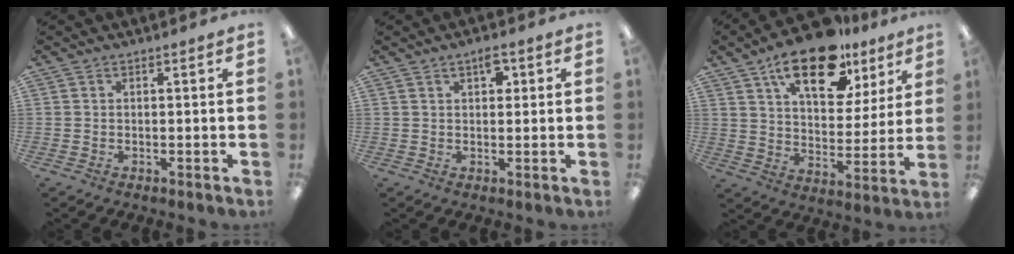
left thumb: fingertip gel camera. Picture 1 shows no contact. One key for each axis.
{"total": 3.9, "fx": 2.0, "fy": 2.0, "fz": 2.7, "tx": -0.026, "ty": -0.007, "tz": 0.027}
{"total": 16.0, "fx": 10.1, "fy": 8.4, "fz": 9.2, "tx": -0.126, "ty": -0.045, "tz": 0.171}